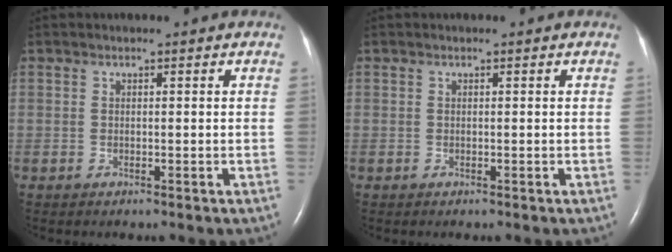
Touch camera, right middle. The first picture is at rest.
{"total": 0.0}